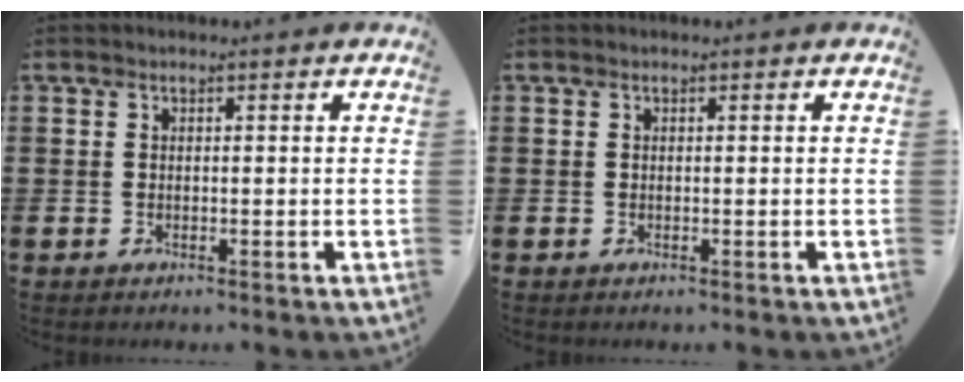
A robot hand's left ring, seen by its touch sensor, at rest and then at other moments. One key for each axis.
{"total": 0.0}